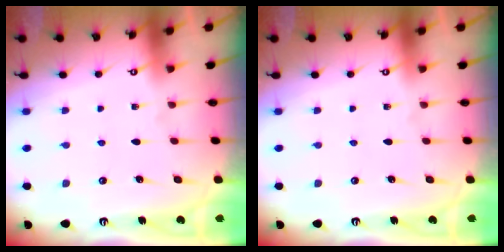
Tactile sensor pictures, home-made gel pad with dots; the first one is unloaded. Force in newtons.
{"total": 0.0}